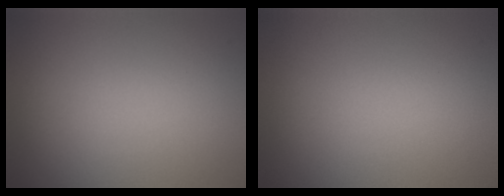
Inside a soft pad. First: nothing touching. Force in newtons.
{"total": 0.0}